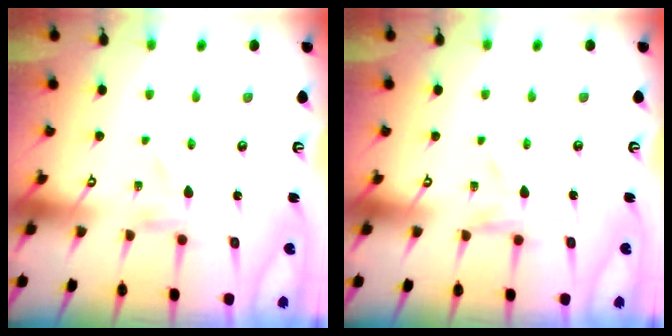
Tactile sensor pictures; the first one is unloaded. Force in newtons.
{"total": 0.9, "press": 0.9, "slide": 0.3}